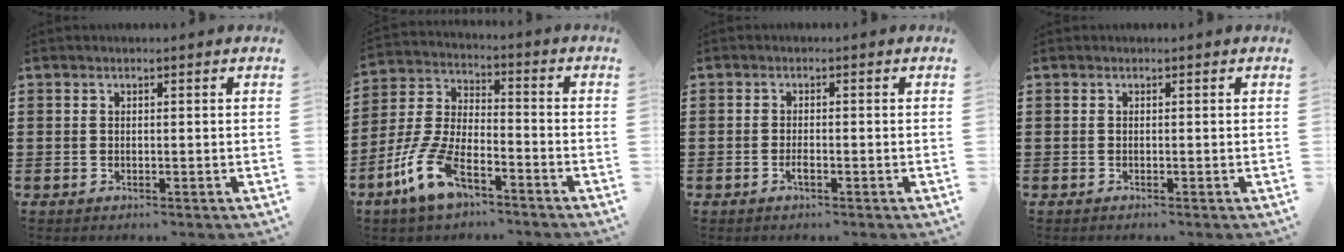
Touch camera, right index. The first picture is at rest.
{"total": 9.6, "force": [-6.0, 3.9, 6.5], "torque": [-0.166, -0.001, -0.120]}
{"total": 1.5, "force": [-0.7, 0.4, 1.2], "torque": [-0.032, -0.006, -0.014]}
{"total": 0.0}